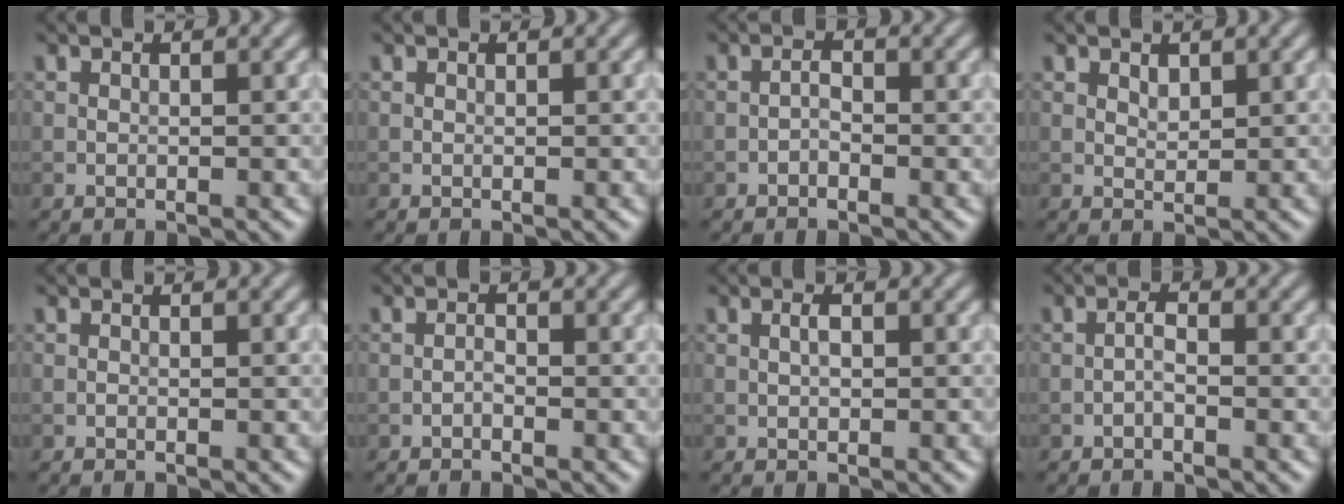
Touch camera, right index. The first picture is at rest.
{"total": 0.0}
{"total": 1.0, "force": [-0.6, 0.4, 0.7], "torque": [-0.012, 0.003, -0.013]}
{"total": 1.0, "force": [0.7, 0.6, 0.6], "torque": [-0.011, -0.003, 0.014]}
{"total": 0.0}
{"total": 0.7, "force": [-0.4, 0.3, 0.4], "torque": [-0.007, 0.002, -0.009]}
{"total": 1.0, "force": [0.1, 0.4, 0.9], "torque": [-0.018, 0.000, 0.002]}
{"total": 1.1, "force": [-0.6, 0.2, 0.9], "torque": [-0.019, 0.005, -0.014]}